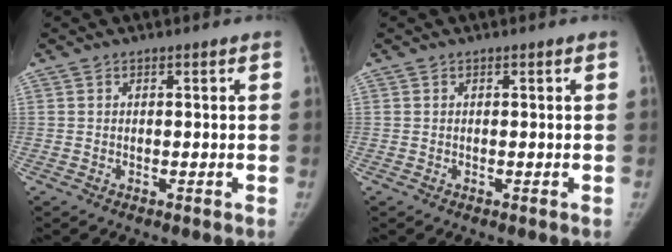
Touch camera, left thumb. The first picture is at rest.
{"total": 0.0}